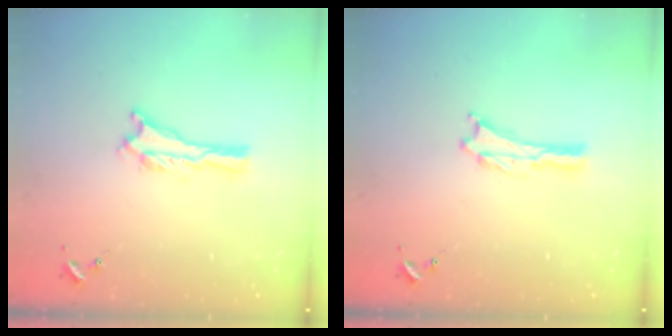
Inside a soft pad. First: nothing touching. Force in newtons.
{"total": 0.0}